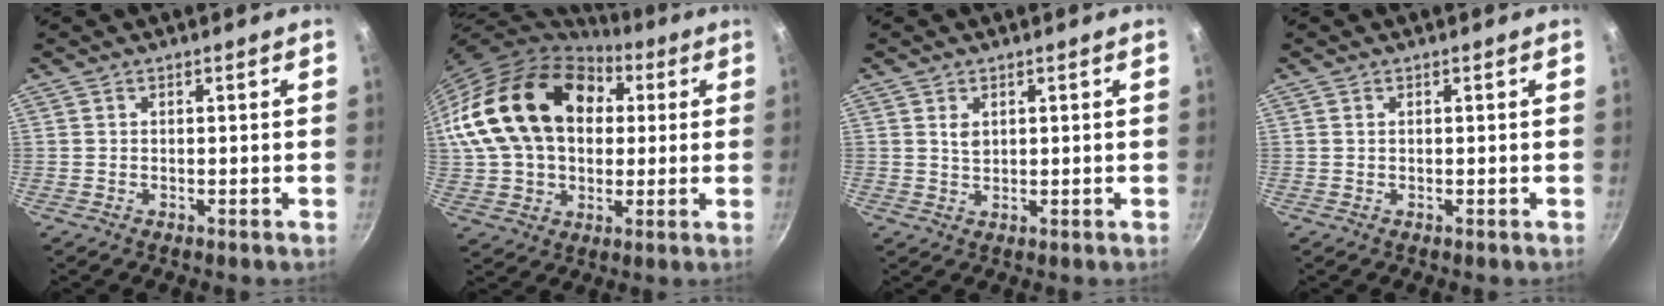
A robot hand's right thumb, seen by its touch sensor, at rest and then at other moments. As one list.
[{"total": 24.1, "force": [5.5, 17.2, 16.0], "torque": [-0.268, 0.027, 0.095]}, {"total": 2.0, "force": [0.8, 1.4, 1.3], "torque": [-0.022, -0.007, 0.018]}, {"total": 0.0}]